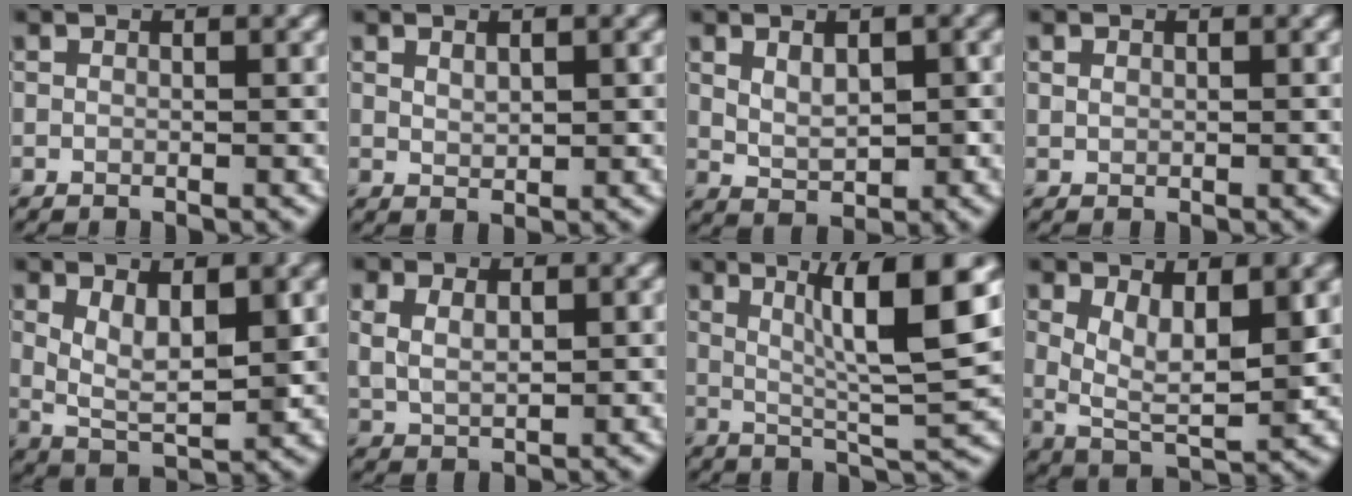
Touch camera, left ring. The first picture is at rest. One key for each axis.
{"total": 1.2, "fx": 0.6, "fy": 0.5, "fz": 0.9, "tx": -0.018, "ty": -0.002, "tz": 0.014}
{"total": 3.2, "fx": 0.9, "fy": 1.7, "fz": 2.6, "tx": -0.046, "ty": -0.002, "tz": 0.020}
{"total": 0.6, "fx": 0.3, "fy": 0.5, "fz": 0.3, "tx": -0.006, "ty": 0.000, "tz": 0.007}
{"total": 4.9, "fx": 1.4, "fy": 2.2, "fz": 4.2, "tx": -0.081, "ty": -0.008, "tz": 0.030}
{"total": 2.8, "fx": 0.8, "fy": 1.8, "fz": 2.0, "tx": -0.044, "ty": -0.003, "tz": 0.023}
{"total": 8.6, "fx": 2.8, "fy": 1.2, "fz": 8.0, "tx": -0.120, "ty": 0.004, "tz": 0.051}
{"total": 5.7, "fx": 1.7, "fy": 2.7, "fz": 4.8, "tx": -0.094, "ty": -0.015, "tz": 0.037}